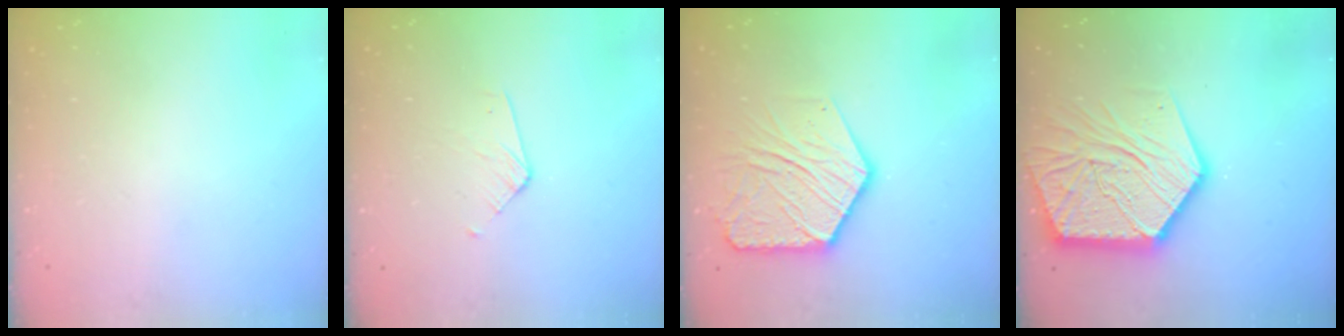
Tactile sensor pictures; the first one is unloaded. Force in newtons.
{"total": 3.6, "press": 3.5, "slide": 0.3}
{"total": 15.7, "press": 15.6, "slide": 1.2}
{"total": 22.3, "press": 22.2, "slide": 2.3}